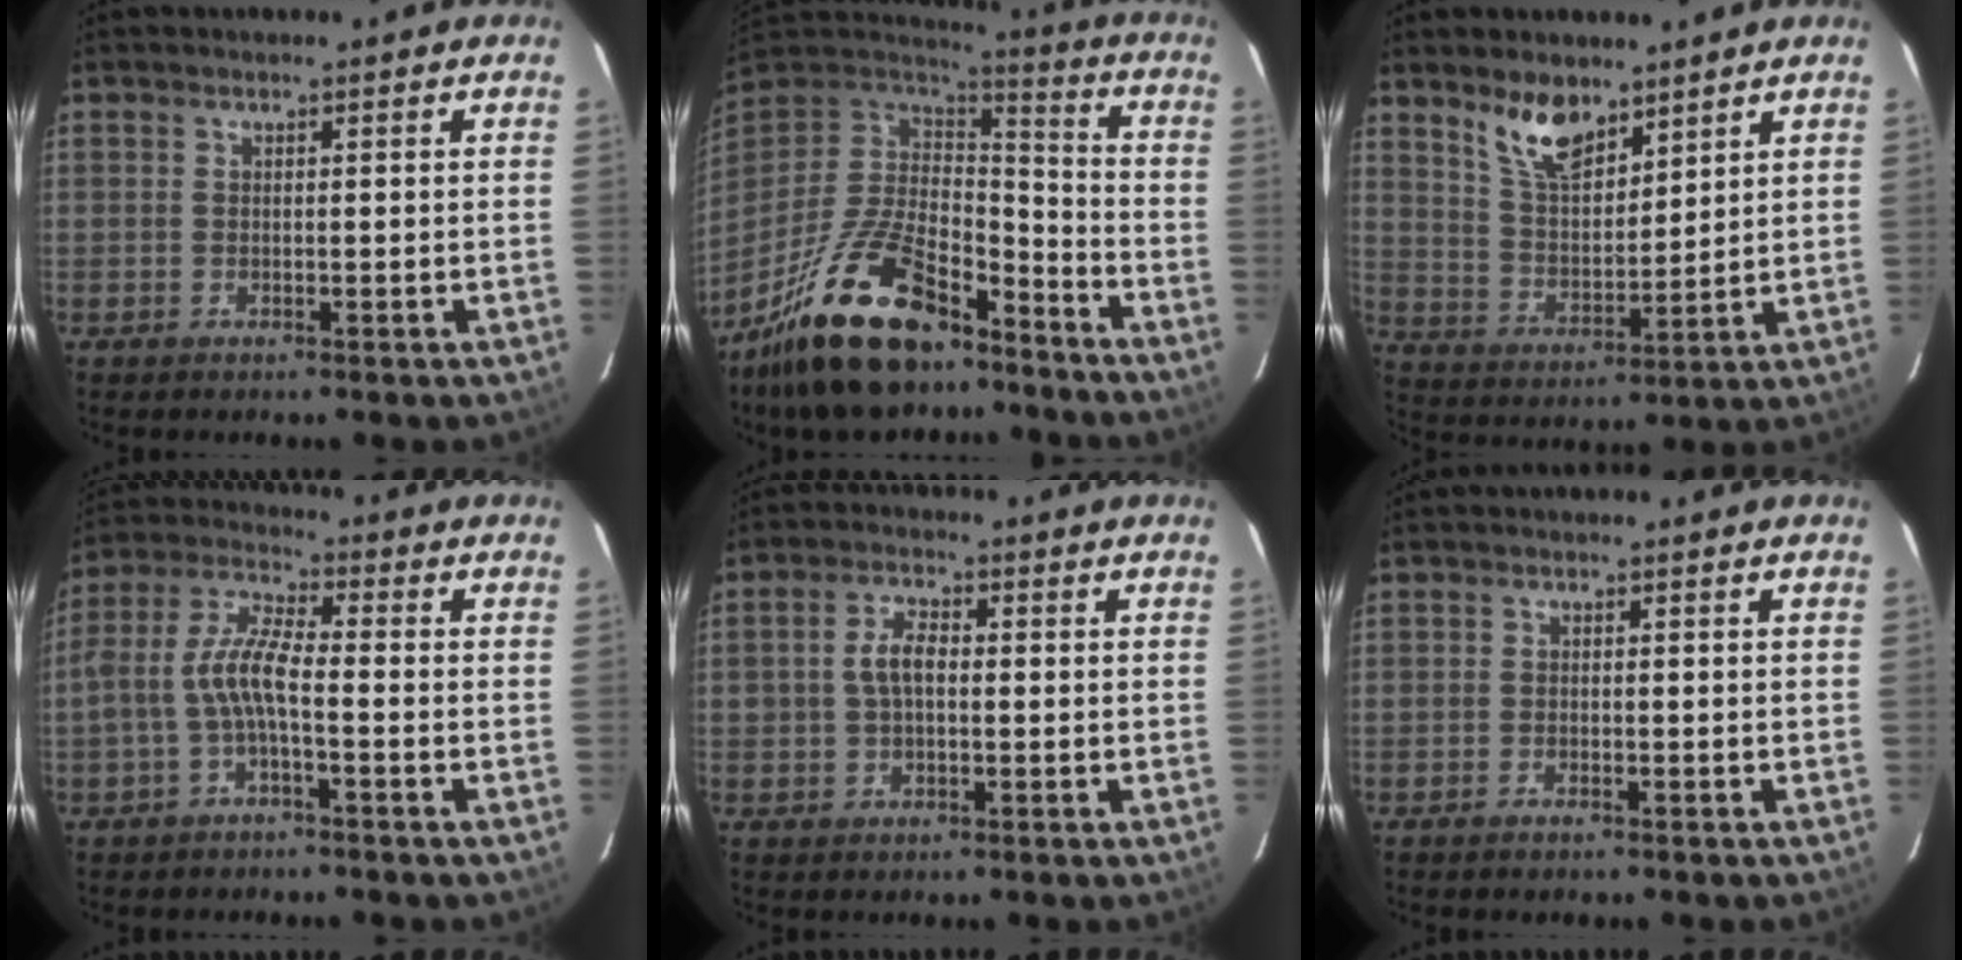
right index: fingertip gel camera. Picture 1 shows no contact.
{"total": 23.5, "force": [-16.3, 9.8, 13.8], "torque": [-0.280, -0.010, -0.272]}
{"total": 9.1, "force": [6.7, 3.8, 4.9], "torque": [-0.087, 0.004, 0.133]}
{"total": 6.9, "force": [-2.3, 1.8, 6.2], "torque": [-0.143, 0.017, -0.043]}
{"total": 4.4, "force": [-0.1, 2.6, 3.6], "torque": [-0.071, 0.012, 0.001]}
{"total": 1.1, "force": [-1.0, 0.3, 0.4], "torque": [-0.017, 0.000, -0.022]}